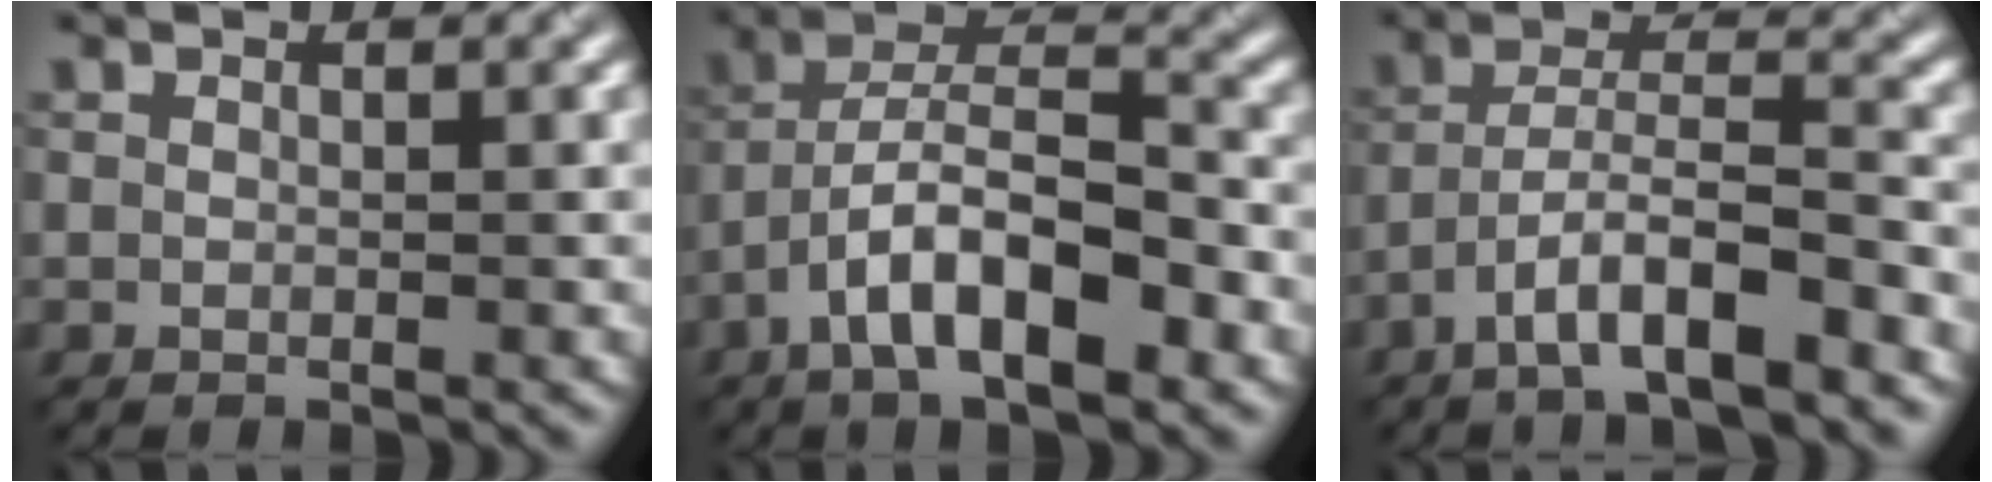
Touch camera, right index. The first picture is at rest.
{"total": 8.6, "force": [-4.8, 2.6, 6.6], "torque": [-0.115, 0.027, -0.077]}
{"total": 6.7, "force": [-4.8, 1.0, 4.6], "torque": [-0.082, 0.023, -0.069]}